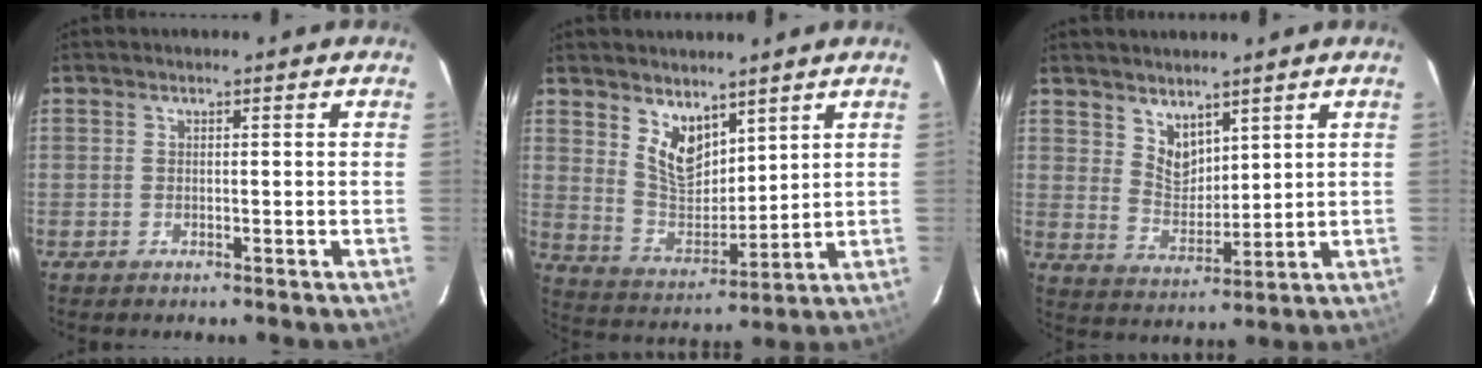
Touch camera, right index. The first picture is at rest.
{"total": 8.9, "force": [5.8, 4.8, 4.8], "torque": [-0.082, -0.005, 0.123]}
{"total": 6.0, "force": [4.5, 3.3, 2.3], "torque": [-0.032, -0.002, 0.091]}